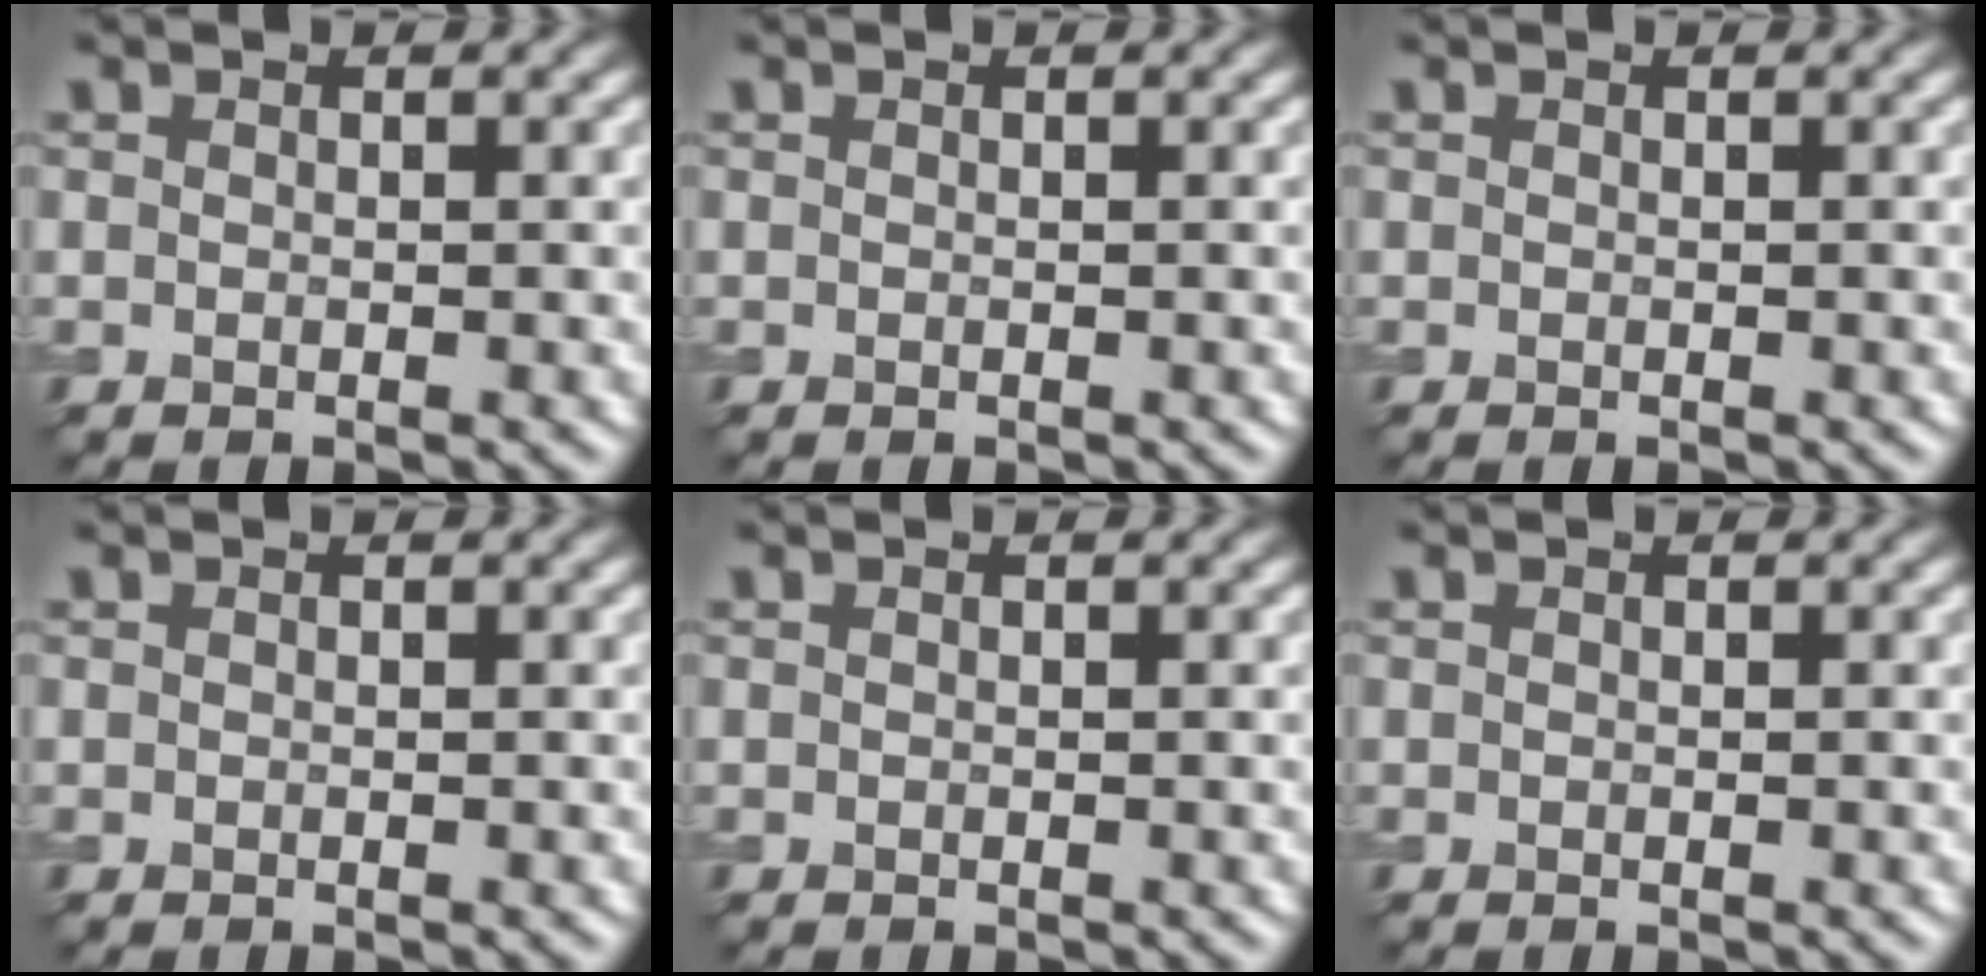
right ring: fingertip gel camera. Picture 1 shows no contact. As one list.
[{"total": 0.0}, {"total": 0.0}, {"total": 0.0}, {"total": 0.0}, {"total": 0.0}]